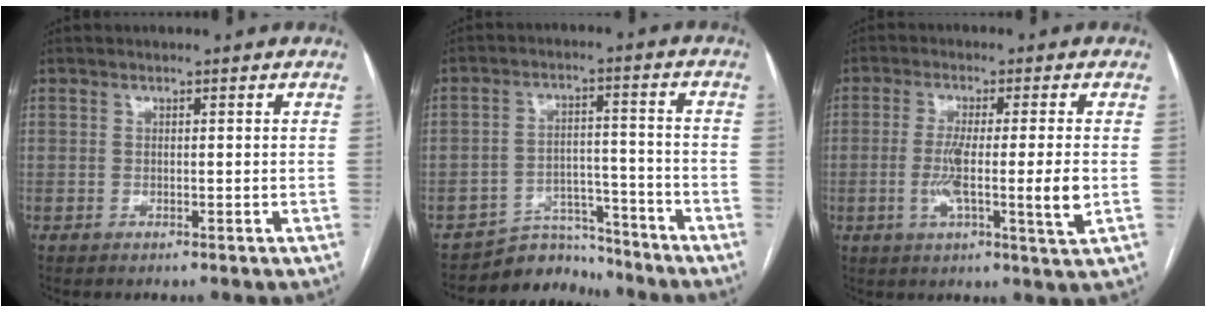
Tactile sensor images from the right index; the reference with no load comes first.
{"total": 7.3, "force": [-6.9, 2.3, -0.7], "torque": [0.022, 0.037, -0.113]}
{"total": 8.9, "force": [-1.4, -0.2, 8.8], "torque": [-0.157, -0.018, -0.029]}